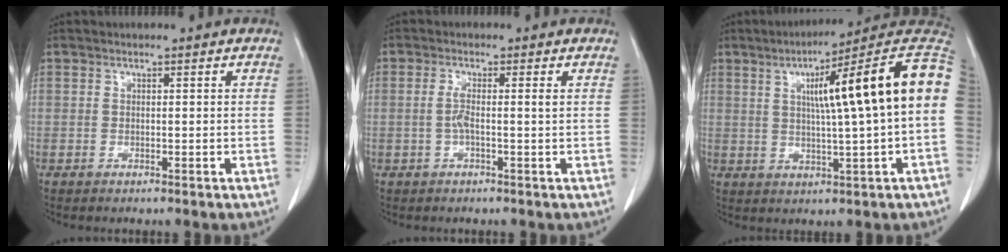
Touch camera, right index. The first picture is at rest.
{"total": 2.4, "force": [-0.1, -0.1, 2.4], "torque": [-0.048, 0.004, -0.001]}
{"total": 17.8, "force": [3.3, 0.0, 17.5], "torque": [-0.232, 0.034, 0.037]}